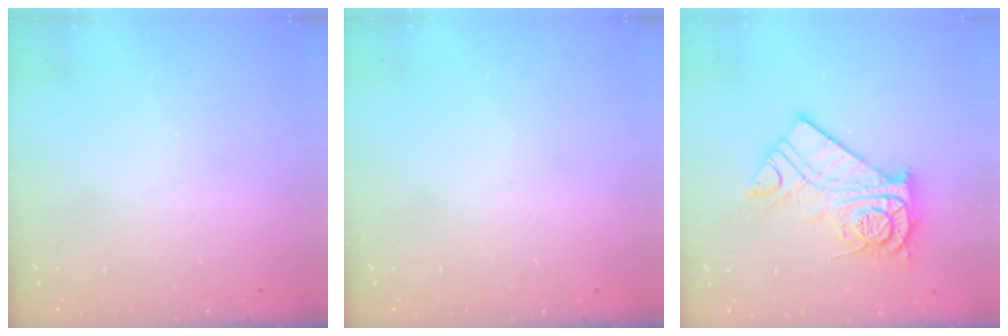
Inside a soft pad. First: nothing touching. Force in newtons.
{"total": 0.0}
{"total": 14.0, "press": 13.9, "slide": 1.4}